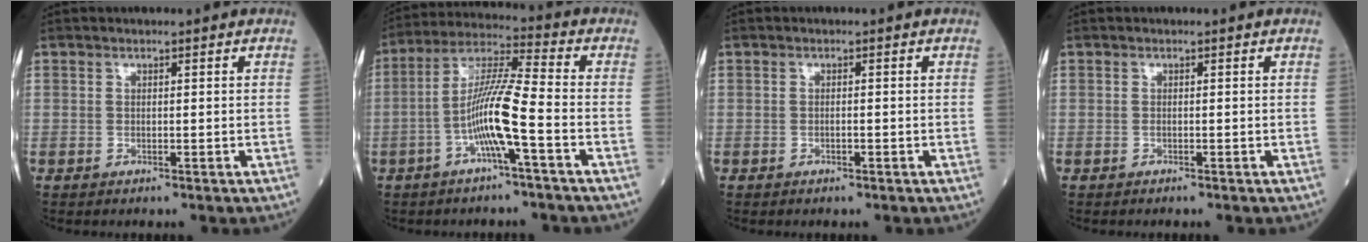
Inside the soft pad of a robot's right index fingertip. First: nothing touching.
{"total": 10.1, "force": [-3.3, -0.1, 9.5], "torque": [-0.190, 0.013, -0.068]}
{"total": 0.7, "force": [-0.3, 0.1, 0.6], "torque": [-0.012, 0.000, -0.004]}
{"total": 0.0}